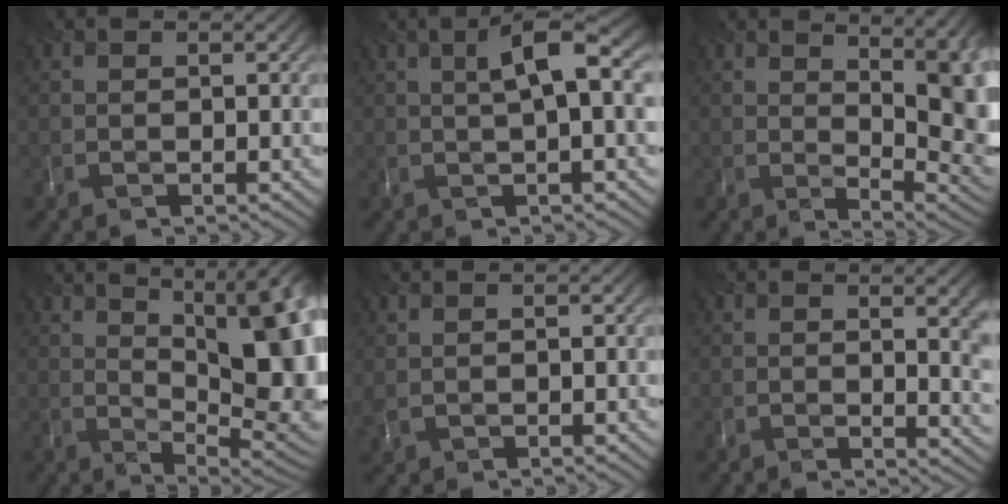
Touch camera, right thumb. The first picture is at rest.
{"total": 5.8, "force": [1.2, 1.2, 5.5], "torque": [-0.086, 0.012, 0.018]}
{"total": 11.5, "force": [3.4, 4.6, 9.9], "torque": [-0.122, 0.034, 0.050]}
{"total": 14.8, "force": [3.7, 6.0, 13.0], "torque": [-0.184, 0.029, 0.060]}
{"total": 1.2, "force": [0.8, 0.5, 0.8], "torque": [-0.024, 0.003, 0.016]}
{"total": 7.7, "force": [1.6, 3.0, 6.9], "torque": [-0.062, 0.015, 0.010]}